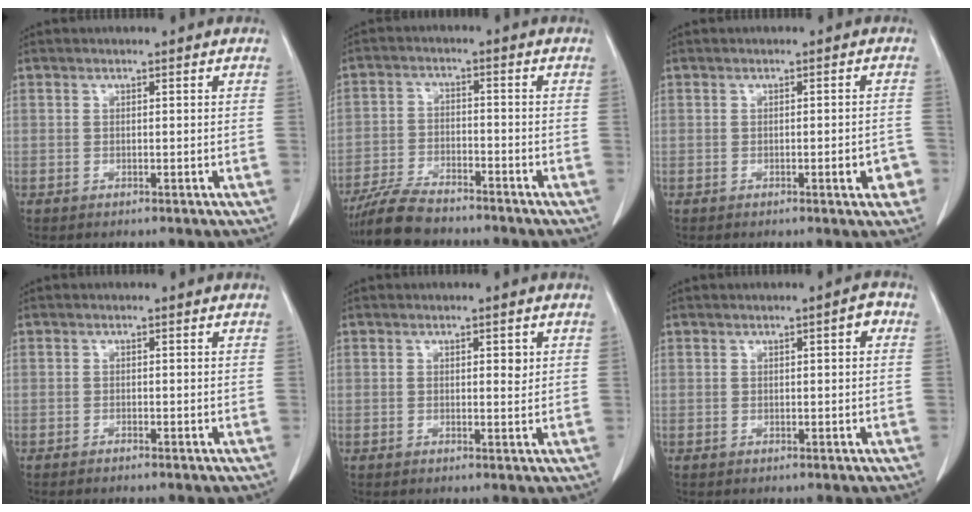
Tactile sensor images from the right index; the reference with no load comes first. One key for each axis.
{"total": 8.5, "fx": -7.5, "fy": 2.2, "fz": 3.5, "tx": -0.066, "ty": -0.022, "tz": -0.134}
{"total": 3.1, "fx": -1.4, "fy": 0.6, "fz": 2.7, "tx": -0.028, "ty": -0.001, "tz": -0.017}
{"total": 0.8, "fx": -0.7, "fy": -0.1, "fz": 0.2, "tx": -0.006, "ty": -0.001, "tz": -0.012}
{"total": 1.5, "fx": 0.5, "fy": 0.6, "fz": 1.3, "tx": -0.018, "ty": -0.001, "tz": 0.007}
{"total": 1.9, "fx": 0.6, "fy": 0.4, "fz": 1.8, "tx": -0.021, "ty": 0.006, "tz": 0.006}